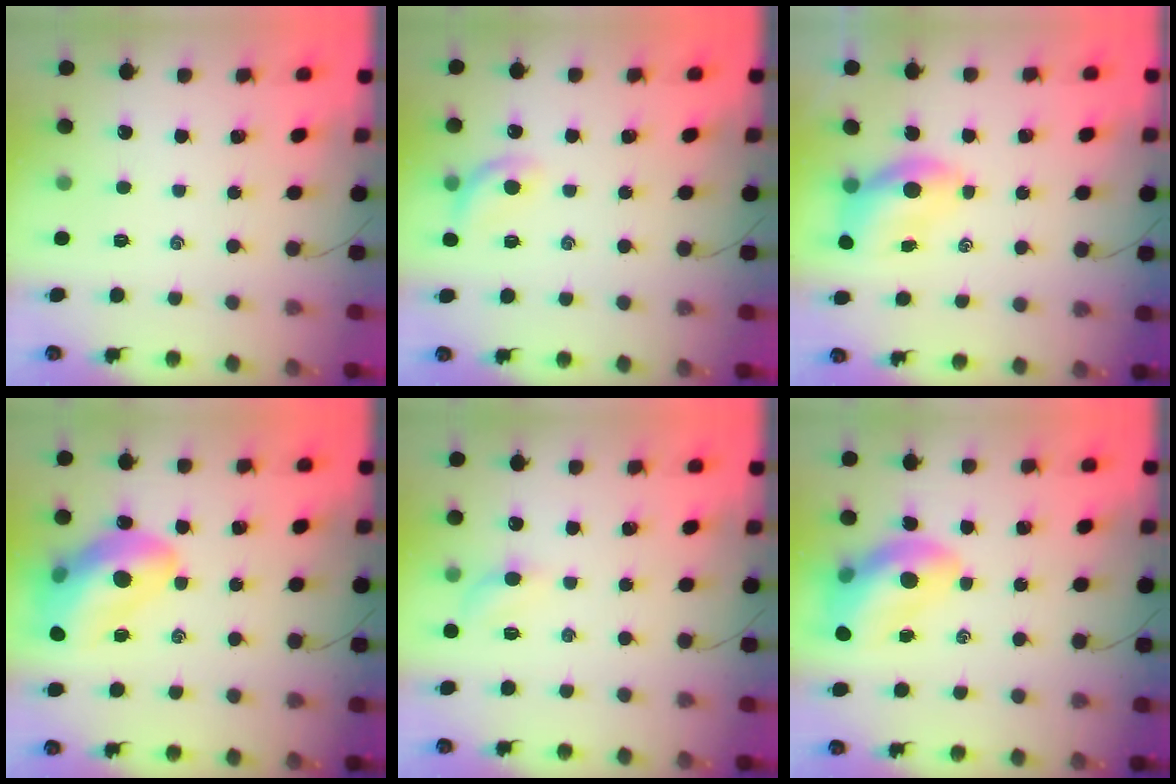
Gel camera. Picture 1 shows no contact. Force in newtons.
{"total": 9.5, "press": 9.2, "slide": 2.3}
{"total": 6.2, "press": 6.1, "slide": 1.3}
{"total": 20.4, "press": 19.8, "slide": 4.8}
{"total": 4.5, "press": 4.3, "slide": 1.1}
{"total": 13.8, "press": 13.2, "slide": 4.1}